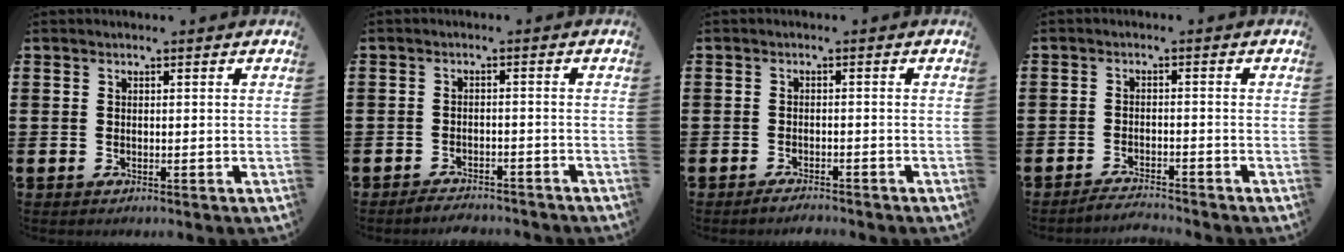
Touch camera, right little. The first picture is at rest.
{"total": 2.2, "force": [-2.2, 0.0, 0.0], "torque": [-0.006, 0.004, -0.045]}
{"total": 1.6, "force": [-1.5, 0.0, 0.4], "torque": [-0.010, 0.002, -0.030]}
{"total": 2.1, "force": [-2.1, -0.2, 0.2], "torque": [-0.005, 0.003, -0.043]}